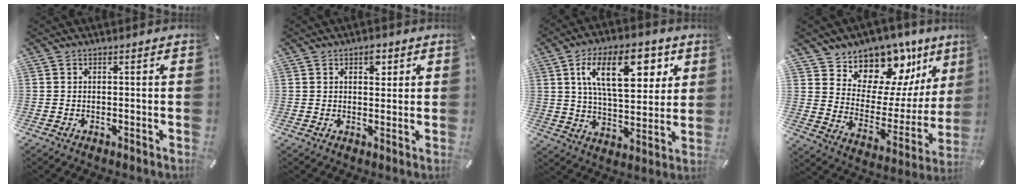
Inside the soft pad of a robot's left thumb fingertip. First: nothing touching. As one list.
[{"total": 3.4, "force": [1.7, 2.1, 2.1], "torque": [-0.013, -0.008, 0.022]}, {"total": 18.2, "force": [7.5, 9.2, 13.8], "torque": [-0.229, -0.001, 0.122]}, {"total": 12.0, "force": [9.9, 6.6, 0.6], "torque": [-0.009, -0.126, 0.177]}]